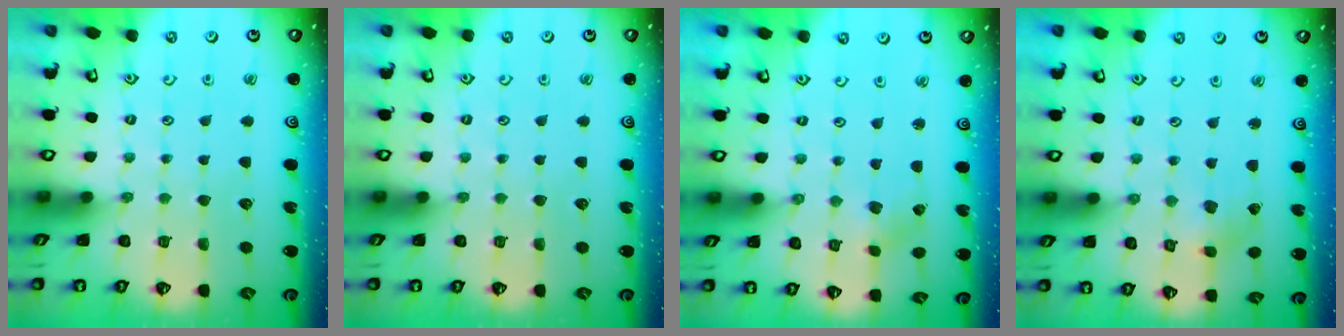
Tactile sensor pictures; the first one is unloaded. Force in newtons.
{"total": 0.0}
{"total": 2.9, "press": 2.9, "slide": 0.4}
{"total": 2.2, "press": 2.2, "slide": 0.1}